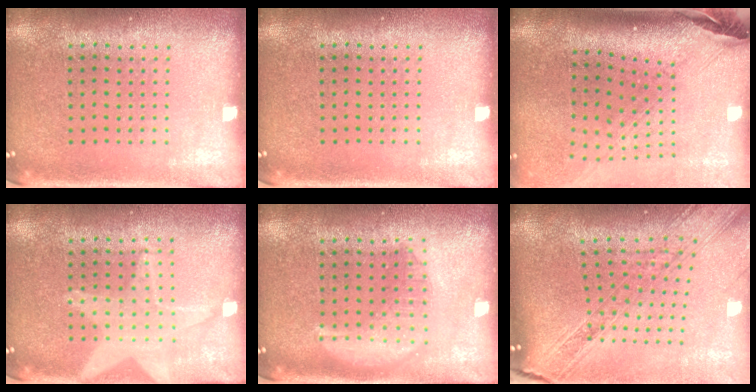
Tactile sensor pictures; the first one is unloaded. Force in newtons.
{"total": 0.0}
{"total": 2.9, "press": 2.1, "slide": 2.0}
{"total": 1.7, "press": 1.5, "slide": 0.7}
{"total": 1.9, "press": 1.9, "slide": 0.2}
{"total": 2.4, "press": 2.0, "slide": 1.3}